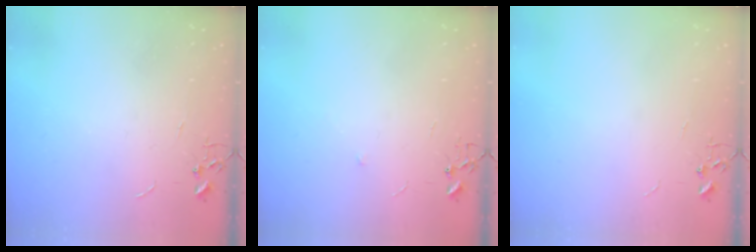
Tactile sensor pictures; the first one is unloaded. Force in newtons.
{"total": 4.5, "press": 4.0, "slide": 2.2}
{"total": 0.0}